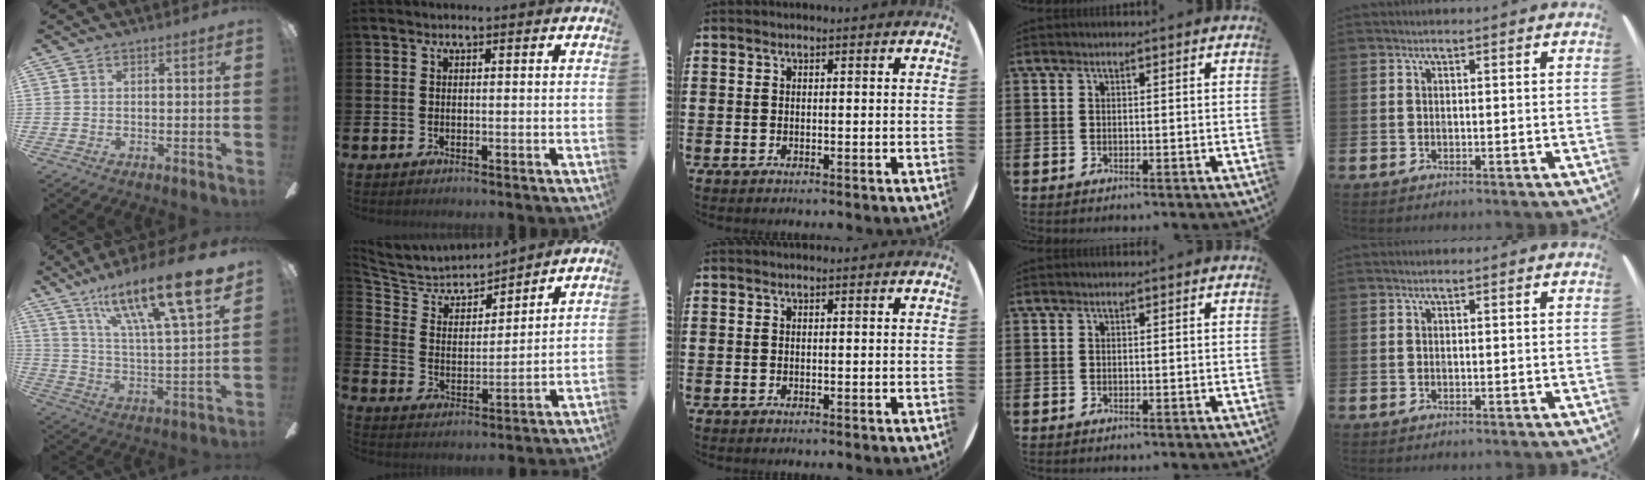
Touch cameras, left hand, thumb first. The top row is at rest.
{"thumb": {"total": 20.9, "force": [14.6, 3.9, 14.5], "torque": [-0.240, -0.090, 0.230]}, "index": {"total": 6.2, "force": [6.0, 1.5, 0.6], "torque": [-0.048, -0.049, 0.102]}}